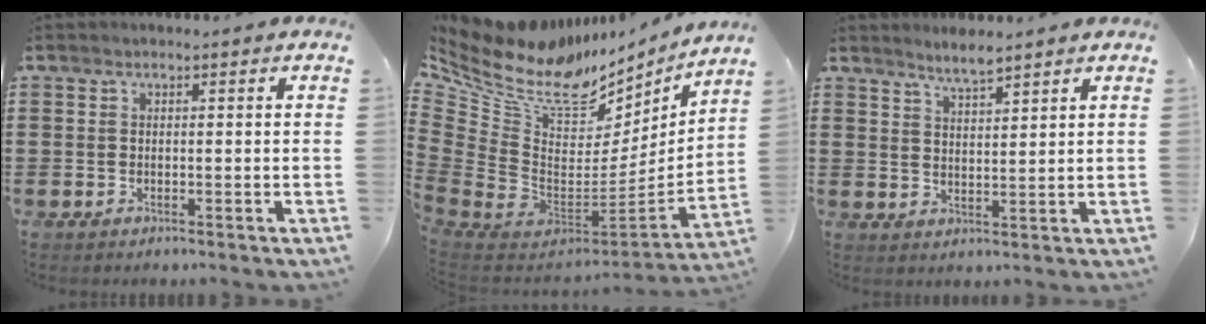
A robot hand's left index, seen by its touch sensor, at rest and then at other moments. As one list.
[{"total": 10.2, "force": [7.6, 5.4, 4.0], "torque": [-0.132, -0.082, 0.130]}, {"total": 3.1, "force": [3.0, -0.1, 0.9], "torque": [-0.025, -0.006, 0.054]}]